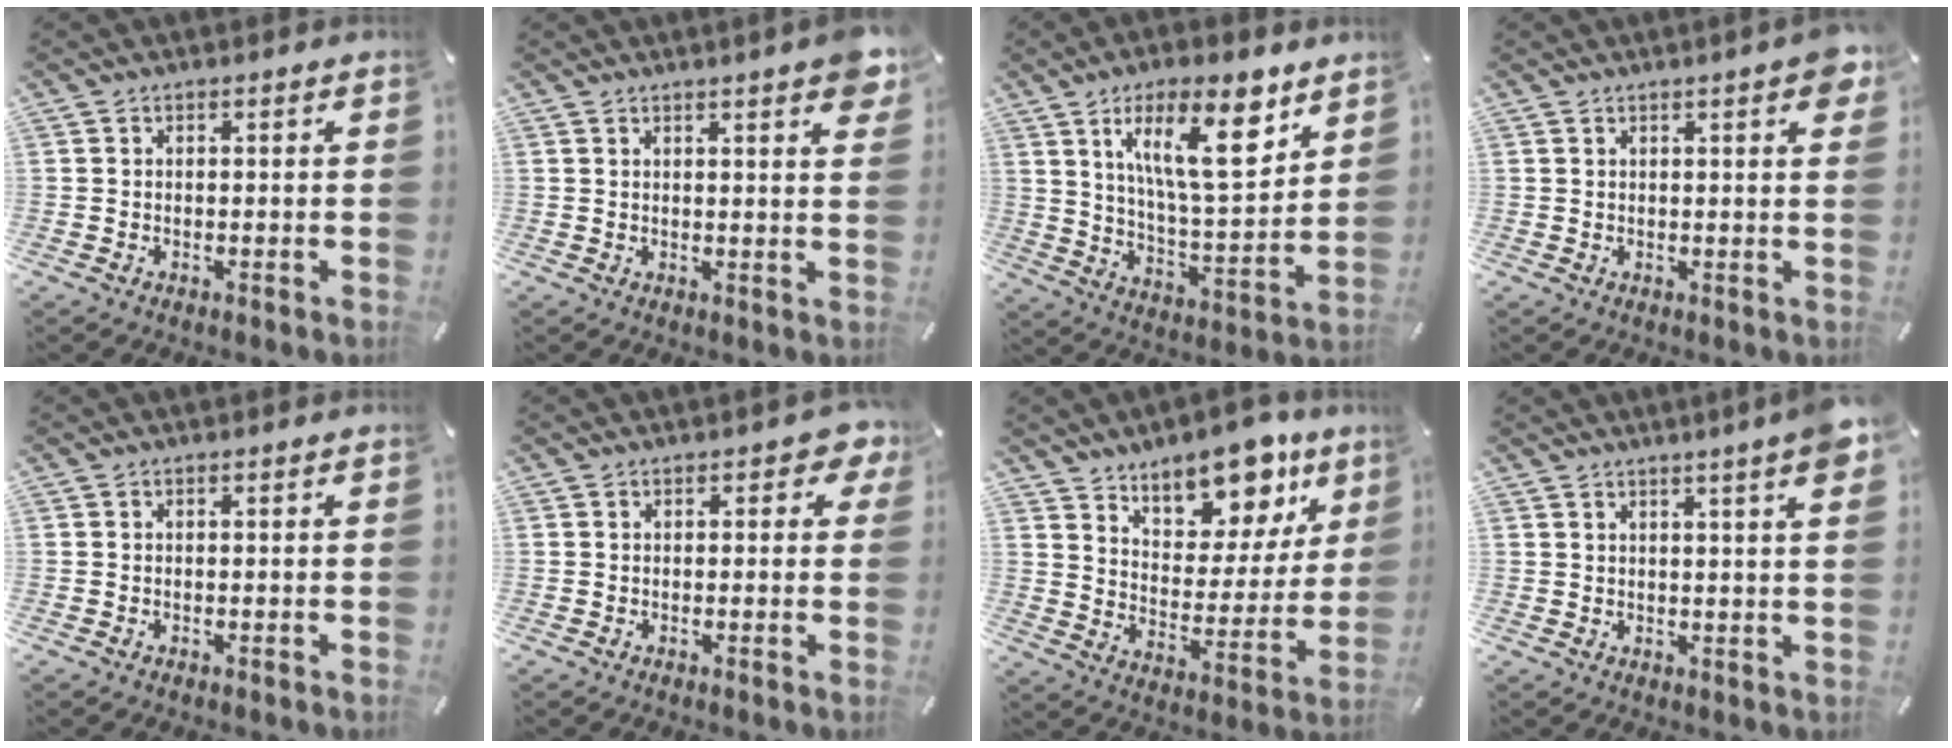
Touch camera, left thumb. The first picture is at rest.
{"total": 4.2, "force": [2.8, 0.7, 3.1], "torque": [-0.042, -0.019, 0.044]}
{"total": 18.6, "force": [9.6, 6.3, 14.6], "torque": [-0.240, -0.037, 0.152]}
{"total": 3.8, "force": [1.7, 0.9, 3.2], "torque": [-0.048, -0.003, 0.026]}
{"total": 0.0}
{"total": 2.9, "force": [1.1, 1.8, 2.0], "torque": [-0.018, 0.000, 0.013]}
{"total": 15.8, "force": [12.8, 7.3, 5.7], "torque": [-0.074, -0.107, 0.221]}
{"total": 5.0, "force": [3.2, 0.2, 3.8], "torque": [-0.054, -0.017, 0.052]}